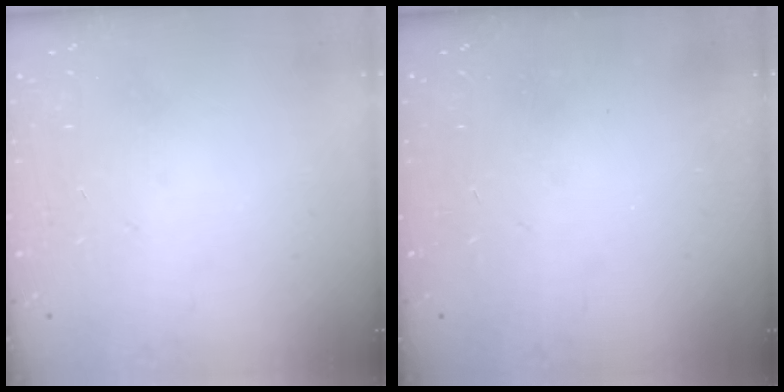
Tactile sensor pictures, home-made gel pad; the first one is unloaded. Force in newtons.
{"total": 0.0}